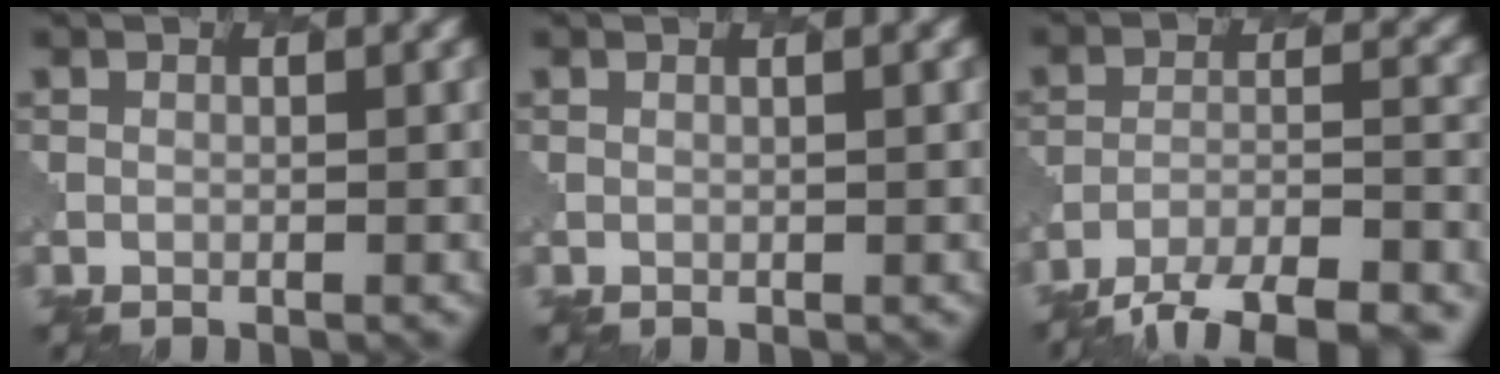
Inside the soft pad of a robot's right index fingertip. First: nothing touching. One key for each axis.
{"total": 1.1, "fx": 0.5, "fy": 0.4, "fz": 0.9, "tx": -0.005, "ty": -0.001, "tz": 0.002}
{"total": 12.3, "fx": -10.4, "fy": 3.7, "fz": 5.4, "tx": -0.081, "ty": -0.012, "tz": -0.133}